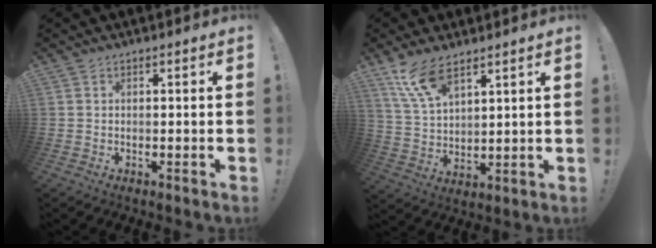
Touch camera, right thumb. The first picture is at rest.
{"total": 11.1, "force": [8.0, 3.9, 6.6], "torque": [-0.128, -0.036, 0.151]}